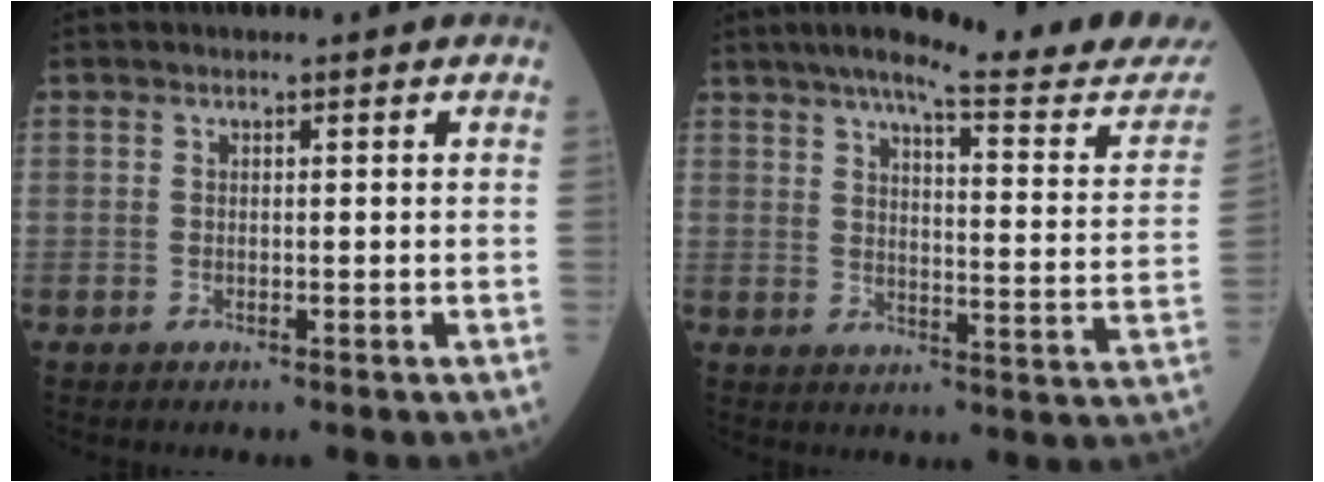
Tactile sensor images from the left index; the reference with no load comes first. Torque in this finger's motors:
{"motor_torque": [0.56, -1.27, -0.05, 0.09]}